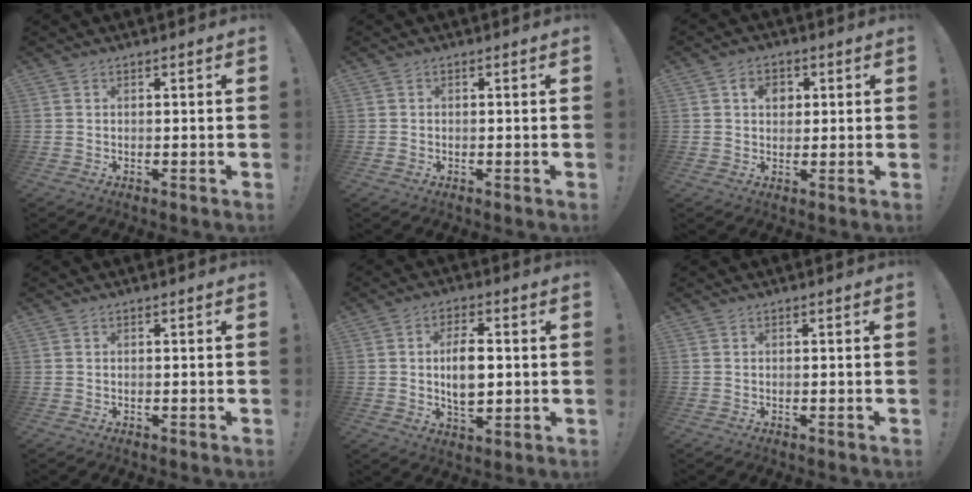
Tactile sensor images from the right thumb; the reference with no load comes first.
{"total": 0.7, "force": [-0.4, 0.5, 0.4], "torque": [-0.007, 0.003, -0.006]}
{"total": 5.3, "force": [1.5, 4.1, 2.9], "torque": [-0.045, 0.003, 0.024]}
{"total": 0.0}
{"total": 9.3, "force": [0.3, 5.4, 7.6], "torque": [-0.133, -0.001, 0.000]}
{"total": 0.0}